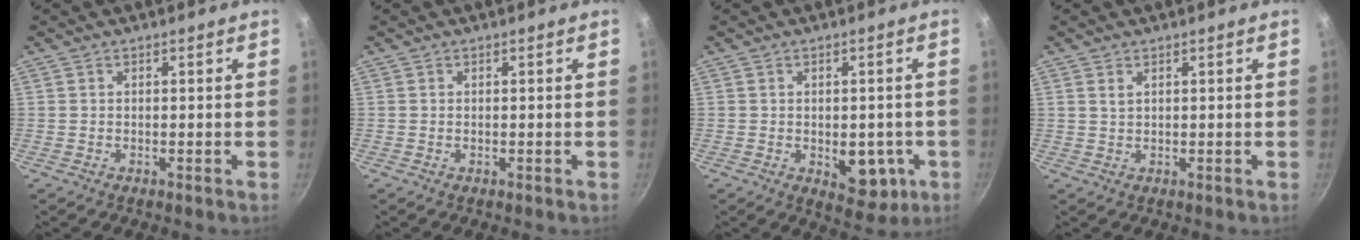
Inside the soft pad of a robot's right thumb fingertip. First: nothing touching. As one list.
[{"total": 0.0}, {"total": 8.4, "force": [-1.9, 5.0, 6.5], "torque": [-0.049, -0.004, -0.016]}, {"total": 1.3, "force": [0.7, 0.7, 0.8], "torque": [-0.014, 0.001, 0.014]}]